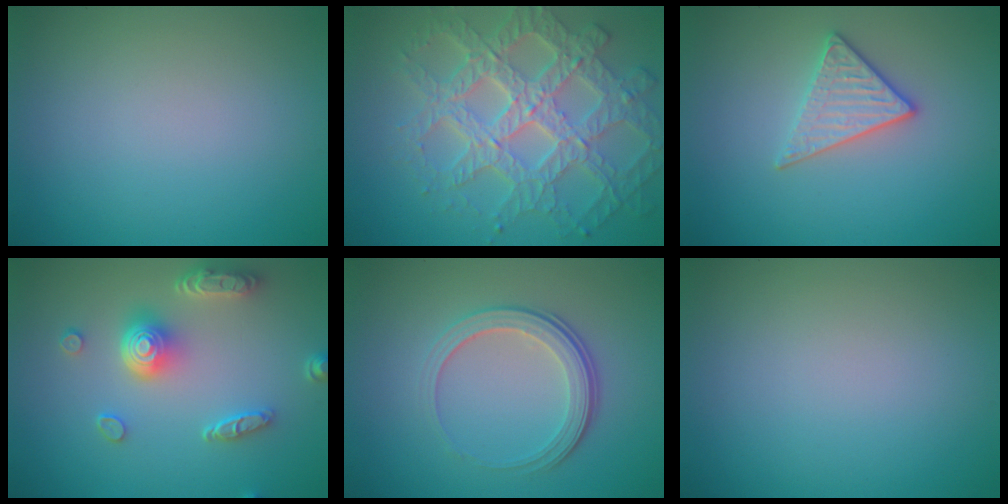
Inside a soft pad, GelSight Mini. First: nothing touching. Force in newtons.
{"total": 7.2, "press": 6.1, "slide": 3.8}
{"total": 2.7, "press": 2.6, "slide": 1.0}
{"total": 5.0, "press": 4.0, "slide": 3.0}
{"total": 3.5, "press": 2.6, "slide": 2.4}
{"total": 0.0}